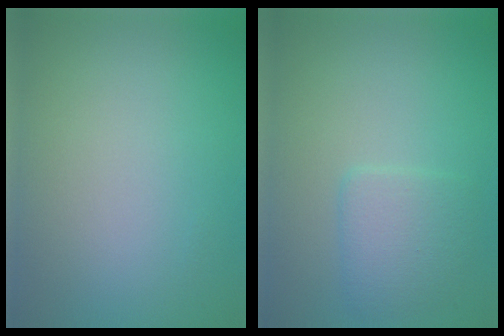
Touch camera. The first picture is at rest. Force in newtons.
{"total": 2.5, "press": 2.5, "slide": 0.1}